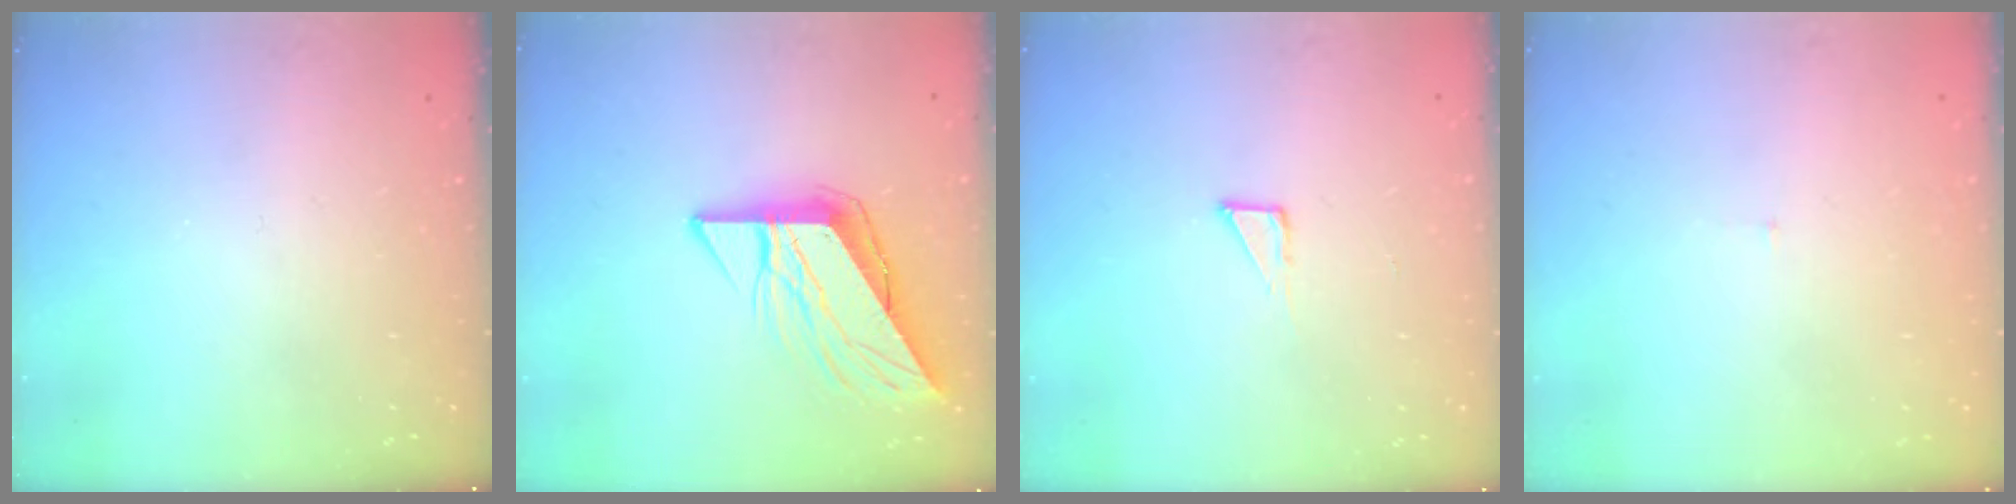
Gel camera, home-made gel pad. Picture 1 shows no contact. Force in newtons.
{"total": 10.2, "press": 10.1, "slide": 1.3}
{"total": 2.8, "press": 2.8, "slide": 0.2}
{"total": 3.0, "press": 3.0, "slide": 0.2}